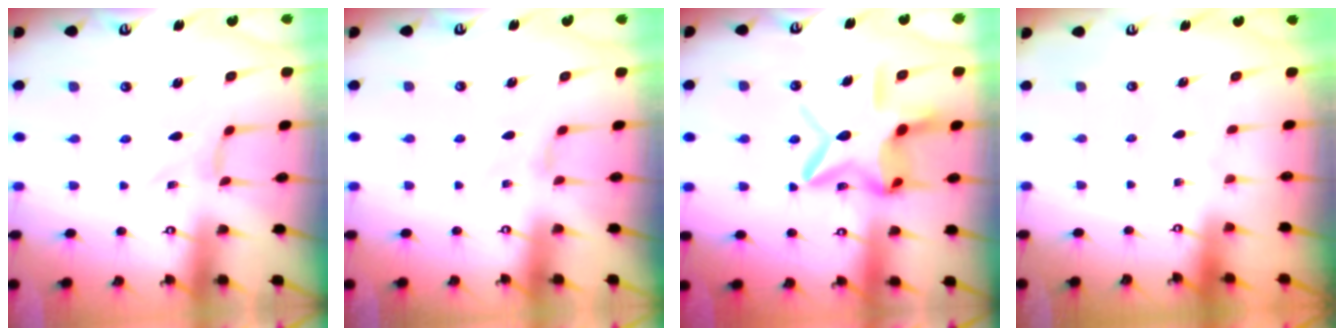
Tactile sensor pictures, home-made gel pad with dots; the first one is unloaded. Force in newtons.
{"total": 1.9, "press": 1.8, "slide": 0.5}
{"total": 15.4, "press": 15.3, "slide": 1.3}
{"total": 0.0}